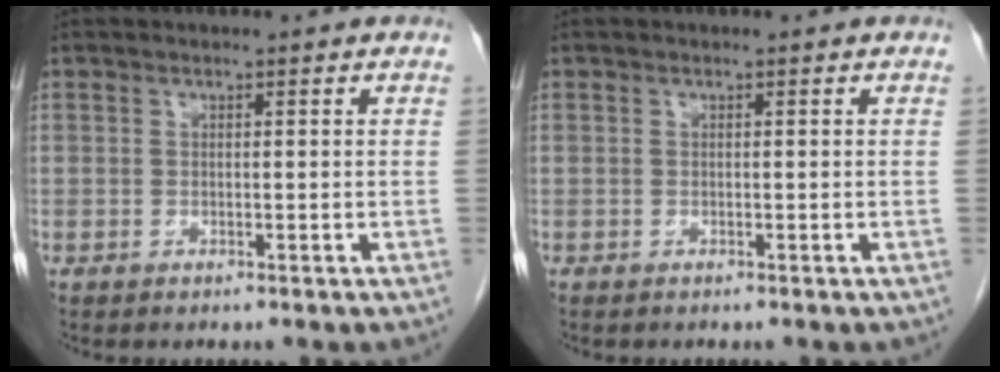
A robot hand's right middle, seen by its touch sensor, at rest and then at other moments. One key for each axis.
{"total": 0.0}